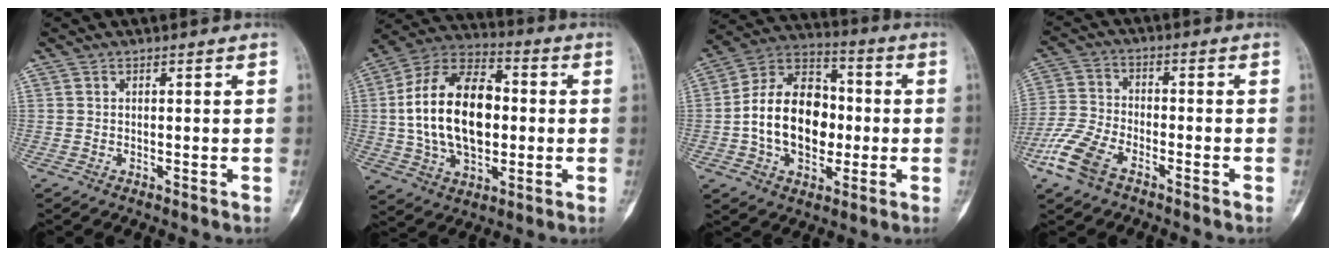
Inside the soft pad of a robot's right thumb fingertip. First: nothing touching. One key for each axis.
{"total": 21.2, "fx": 0.4, "fy": 12.9, "fz": 16.8, "tx": -0.282, "ty": 0.020, "tz": 0.009}
{"total": 18.0, "fx": -1.5, "fy": 12.3, "fz": 13.0, "tx": -0.189, "ty": 0.032, "tz": -0.026}
{"total": 9.6, "fx": -5.7, "fy": 4.8, "fz": 6.1, "tx": -0.145, "ty": 0.014, "tz": -0.119}